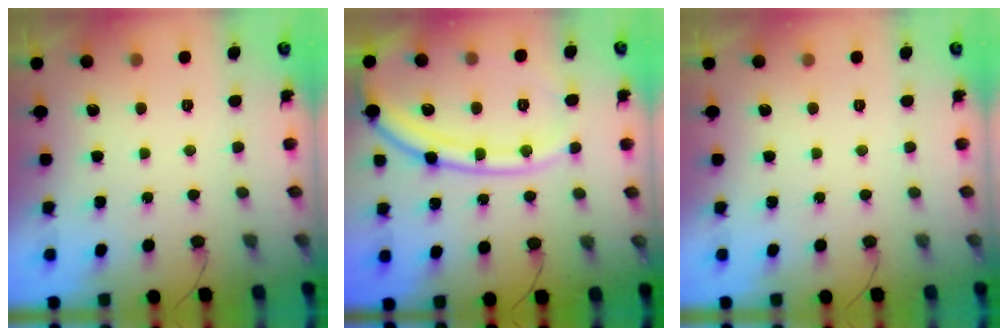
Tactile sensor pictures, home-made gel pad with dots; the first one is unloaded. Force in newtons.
{"total": 16.4, "press": 16.4, "slide": 1.6}
{"total": 0.0}